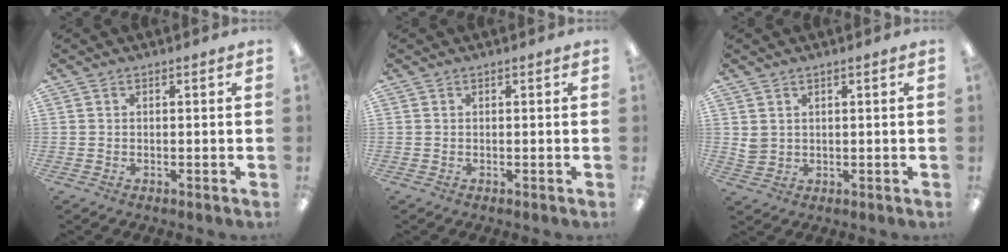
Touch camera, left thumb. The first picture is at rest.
{"total": 0.0}
{"total": 2.6, "force": [1.4, 2.1, 0.6], "torque": [-0.008, -0.003, 0.026]}